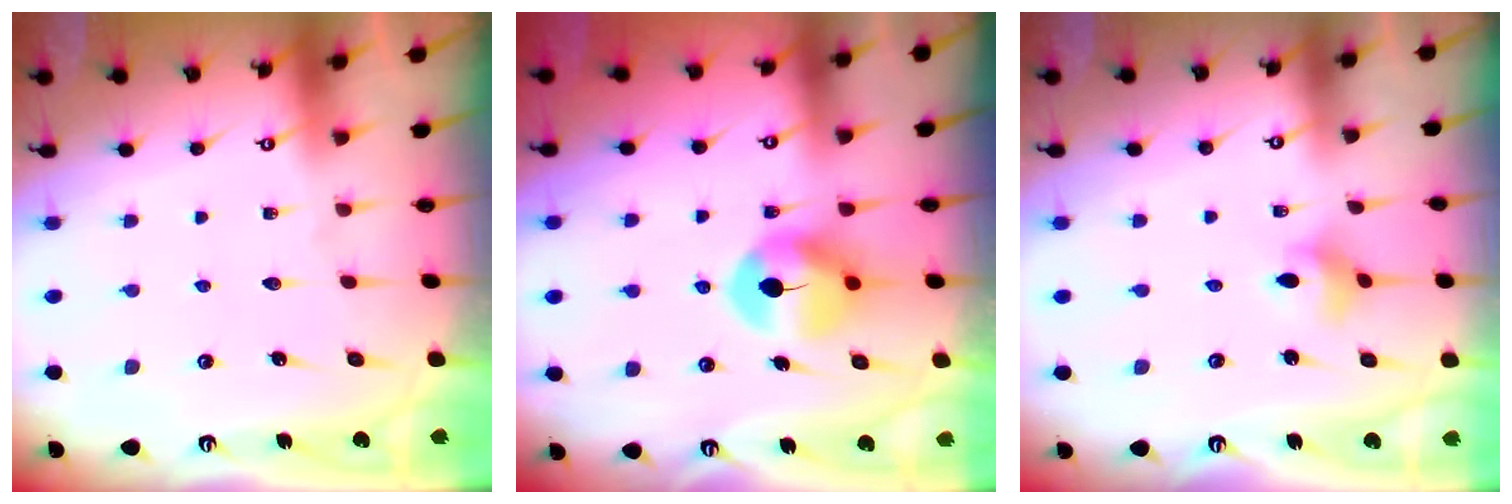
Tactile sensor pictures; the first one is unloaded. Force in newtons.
{"total": 7.2, "press": 7.2, "slide": 0.6}
{"total": 4.2, "press": 4.1, "slide": 0.6}